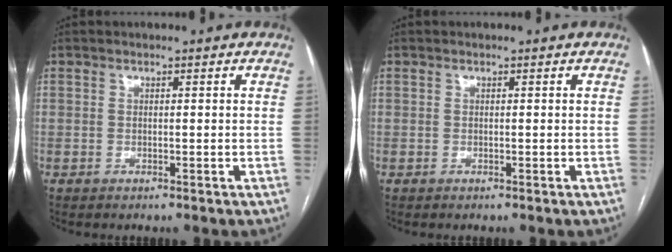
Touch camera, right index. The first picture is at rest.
{"total": 0.0}